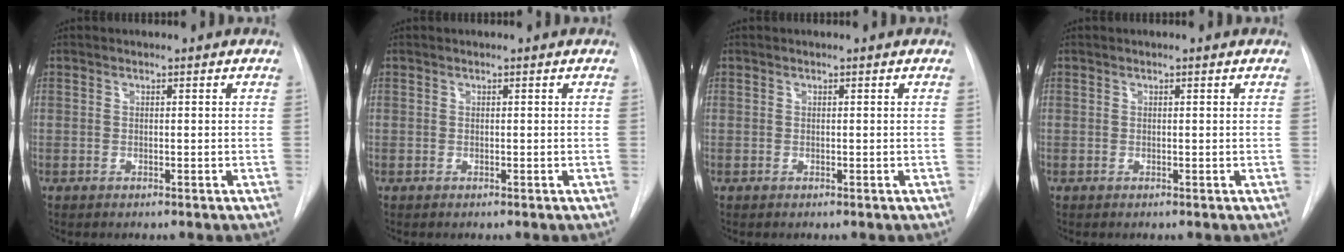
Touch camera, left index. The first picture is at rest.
{"total": 0.0}
{"total": 0.0}
{"total": 0.0}